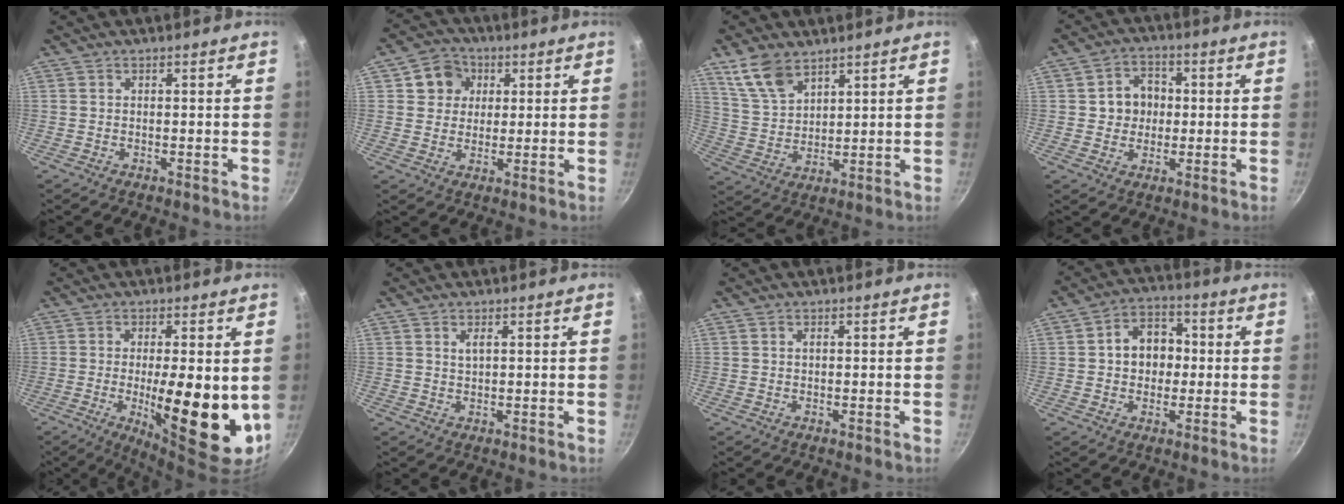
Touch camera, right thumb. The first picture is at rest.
{"total": 7.1, "force": [2.3, 6.3, 2.3], "torque": [0.002, 0.007, 0.030]}
{"total": 8.5, "force": [5.9, 4.2, 4.4], "torque": [-0.073, -0.021, 0.129]}
{"total": 5.6, "force": [0.6, 4.8, 2.8], "torque": [-0.013, 0.004, 0.004]}
{"total": 15.5, "force": [-1.5, 4.7, 14.7], "torque": [-0.204, -0.011, -0.014]}
{"total": 1.8, "force": [0.7, 0.8, 1.4], "torque": [-0.024, -0.002, 0.015]}
{"total": 0.6, "force": [0.2, 0.5, 0.4], "torque": [-0.006, 0.004, 0.004]}
{"total": 9.3, "force": [0.5, 7.2, 5.8], "torque": [-0.048, 0.016, -0.003]}